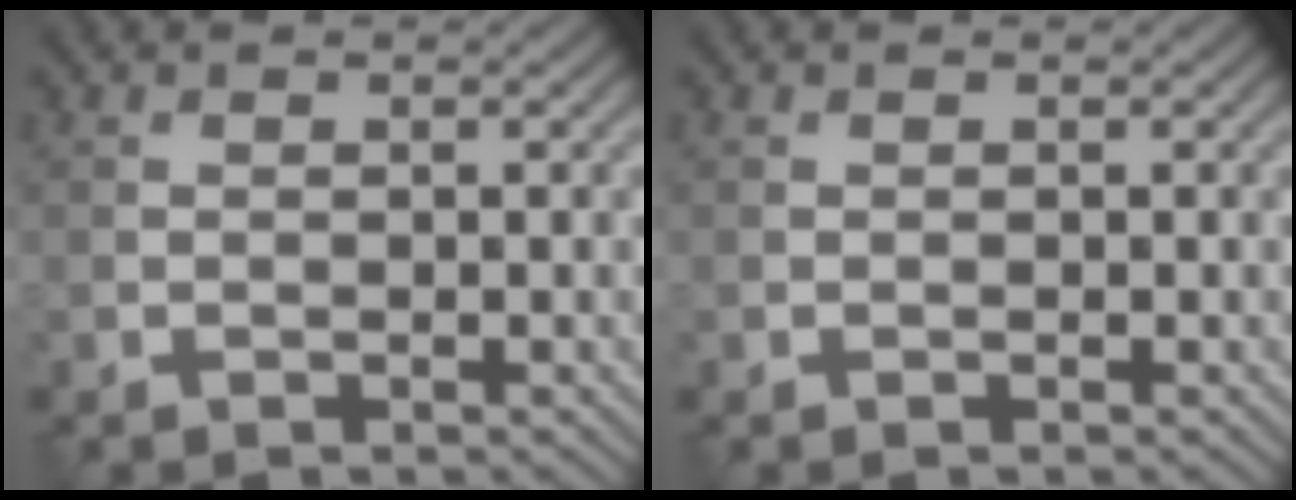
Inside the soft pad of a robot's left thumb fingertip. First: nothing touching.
{"total": 0.0}